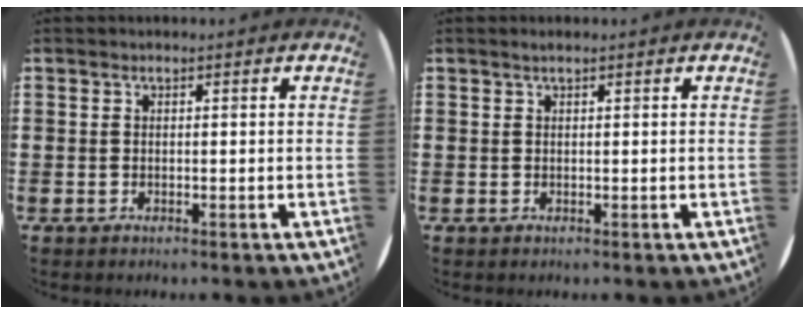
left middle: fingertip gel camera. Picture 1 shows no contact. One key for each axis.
{"total": 0.5, "fx": 0.4, "fy": 0.0, "fz": 0.4, "tx": -0.005, "ty": 0.002, "tz": 0.007}